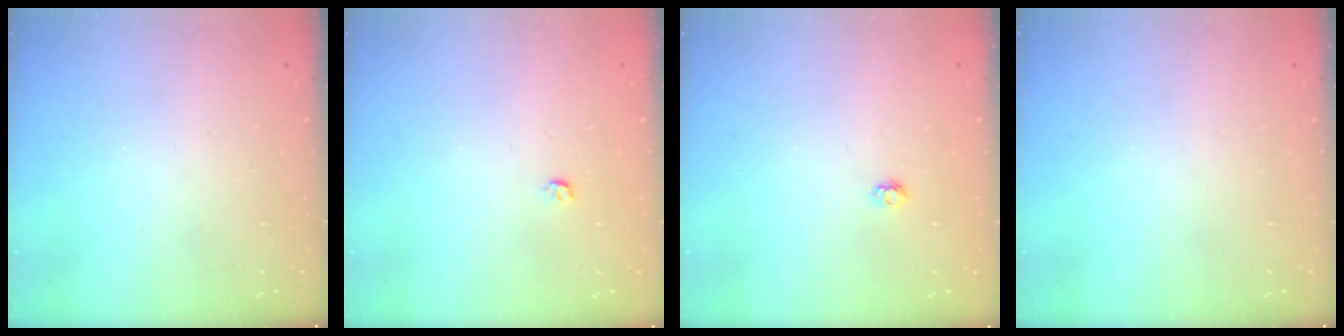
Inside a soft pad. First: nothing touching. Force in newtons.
{"total": 3.2, "press": 3.2, "slide": 0.4}
{"total": 2.9, "press": 2.9, "slide": 0.4}
{"total": 0.0}